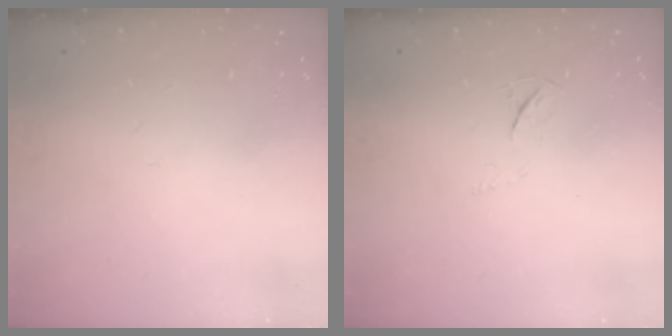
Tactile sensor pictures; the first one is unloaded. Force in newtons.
{"total": 3.6, "press": 3.6, "slide": 0.5}